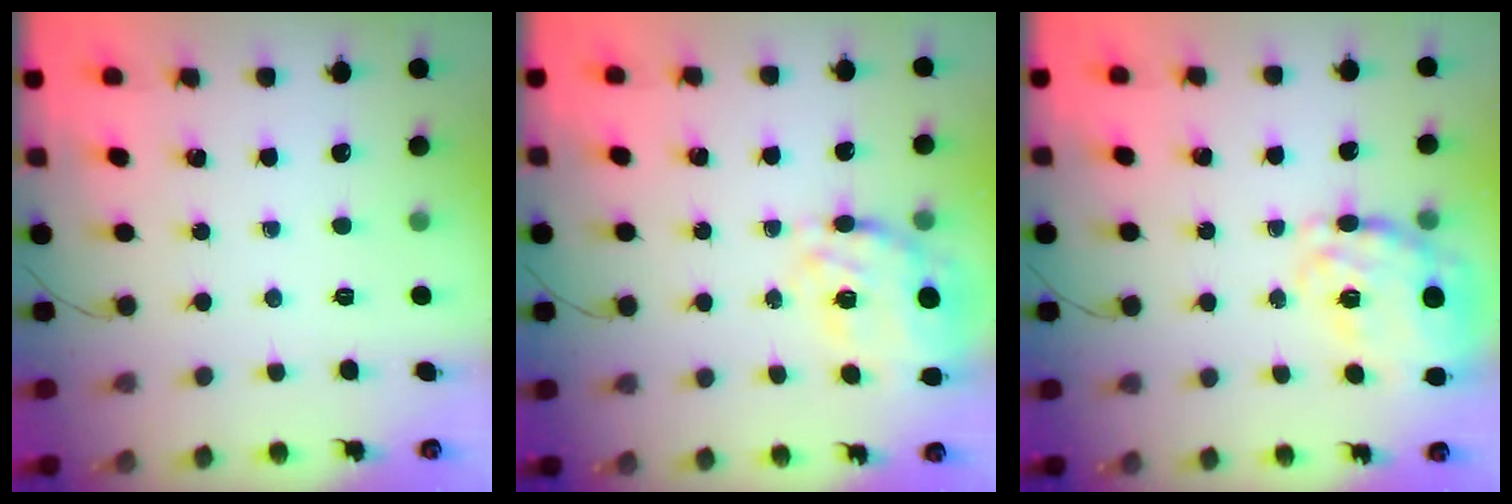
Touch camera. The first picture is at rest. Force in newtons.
{"total": 14.3, "press": 13.7, "slide": 3.9}
{"total": 25.8, "press": 25.5, "slide": 4.3}